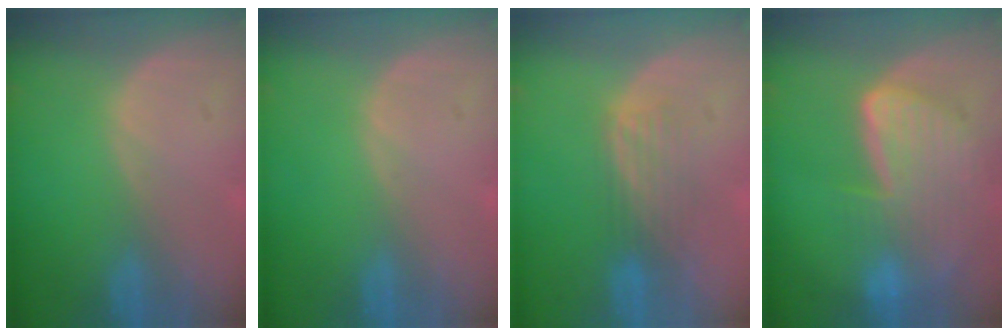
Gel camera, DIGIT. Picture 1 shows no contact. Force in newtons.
{"total": 0.0}
{"total": 4.4, "press": 3.7, "slide": 2.4}
{"total": 9.2, "press": 8.1, "slide": 4.5}